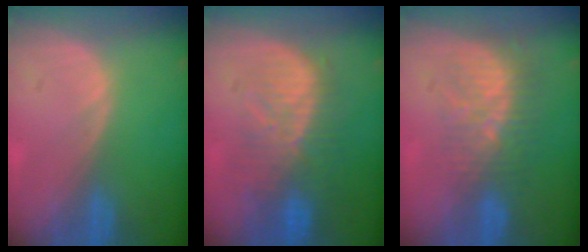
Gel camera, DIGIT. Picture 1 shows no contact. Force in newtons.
{"total": 10.0, "press": 9.0, "slide": 4.2}
{"total": 8.8, "press": 7.5, "slide": 4.7}